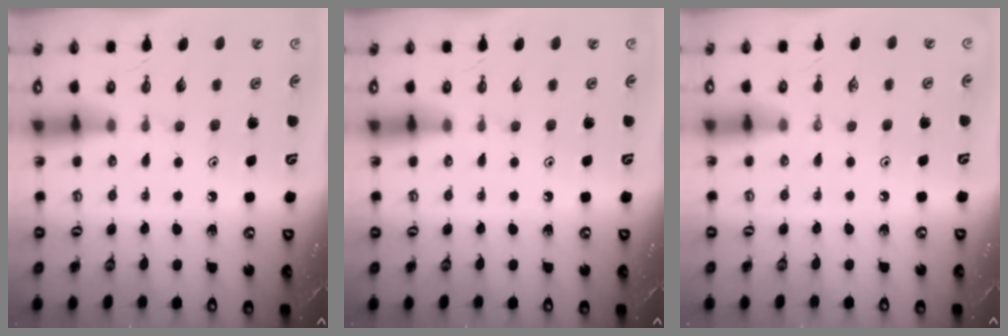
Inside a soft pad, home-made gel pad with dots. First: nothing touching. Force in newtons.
{"total": 0.0}
{"total": 0.0}